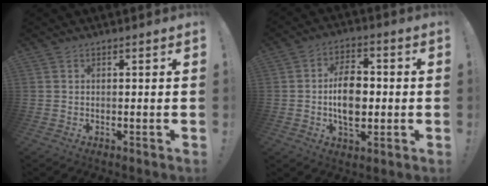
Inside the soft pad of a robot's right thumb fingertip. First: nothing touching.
{"total": 11.9, "force": [-1.1, 7.7, 8.9], "torque": [-0.157, 0.008, -0.020]}